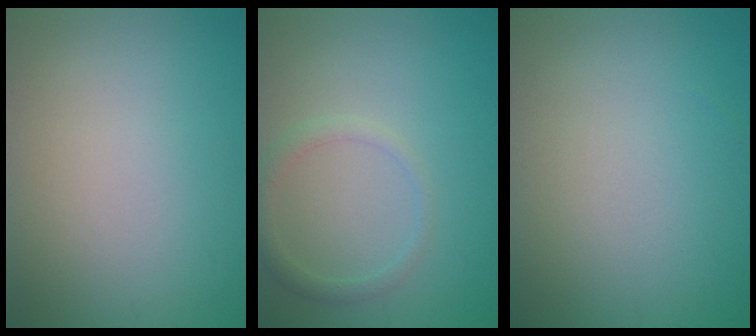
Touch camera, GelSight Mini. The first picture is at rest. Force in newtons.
{"total": 1.7, "press": 1.7, "slide": 0.1}
{"total": 0.0}